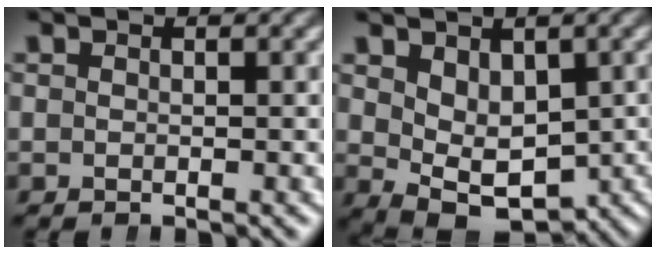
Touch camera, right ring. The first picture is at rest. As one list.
[{"total": 5.8, "force": [-1.8, 3.9, 3.9], "torque": [-0.067, -0.029, -0.015]}]